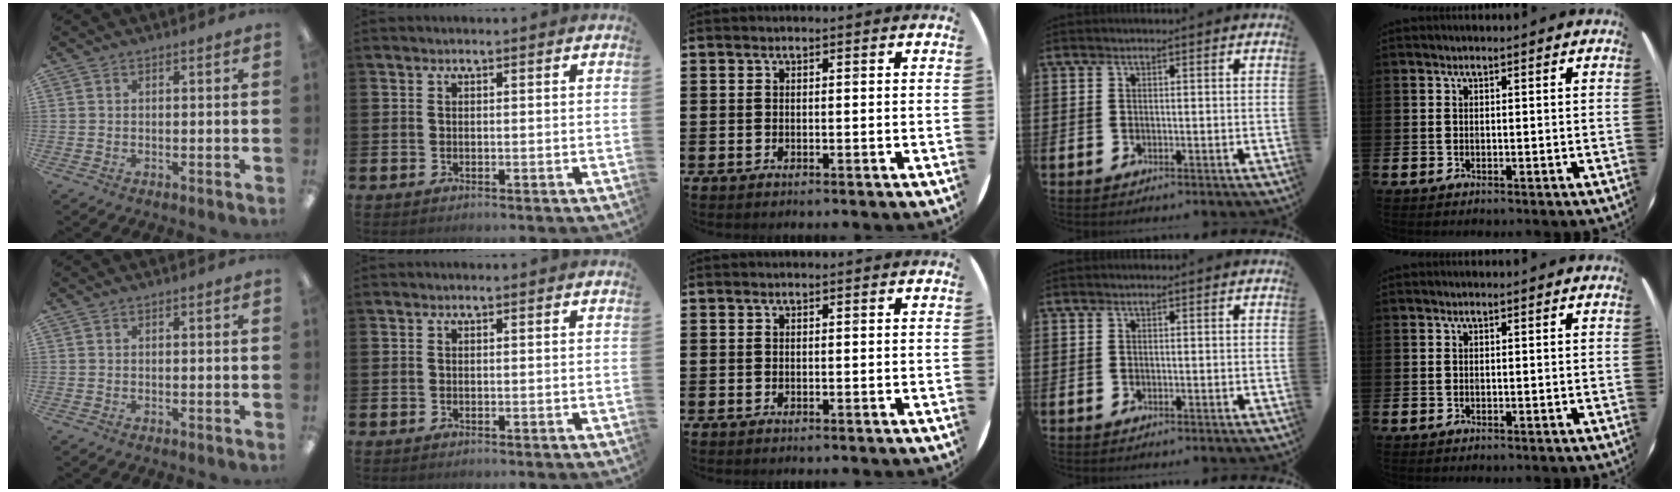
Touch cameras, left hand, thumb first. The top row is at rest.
{}